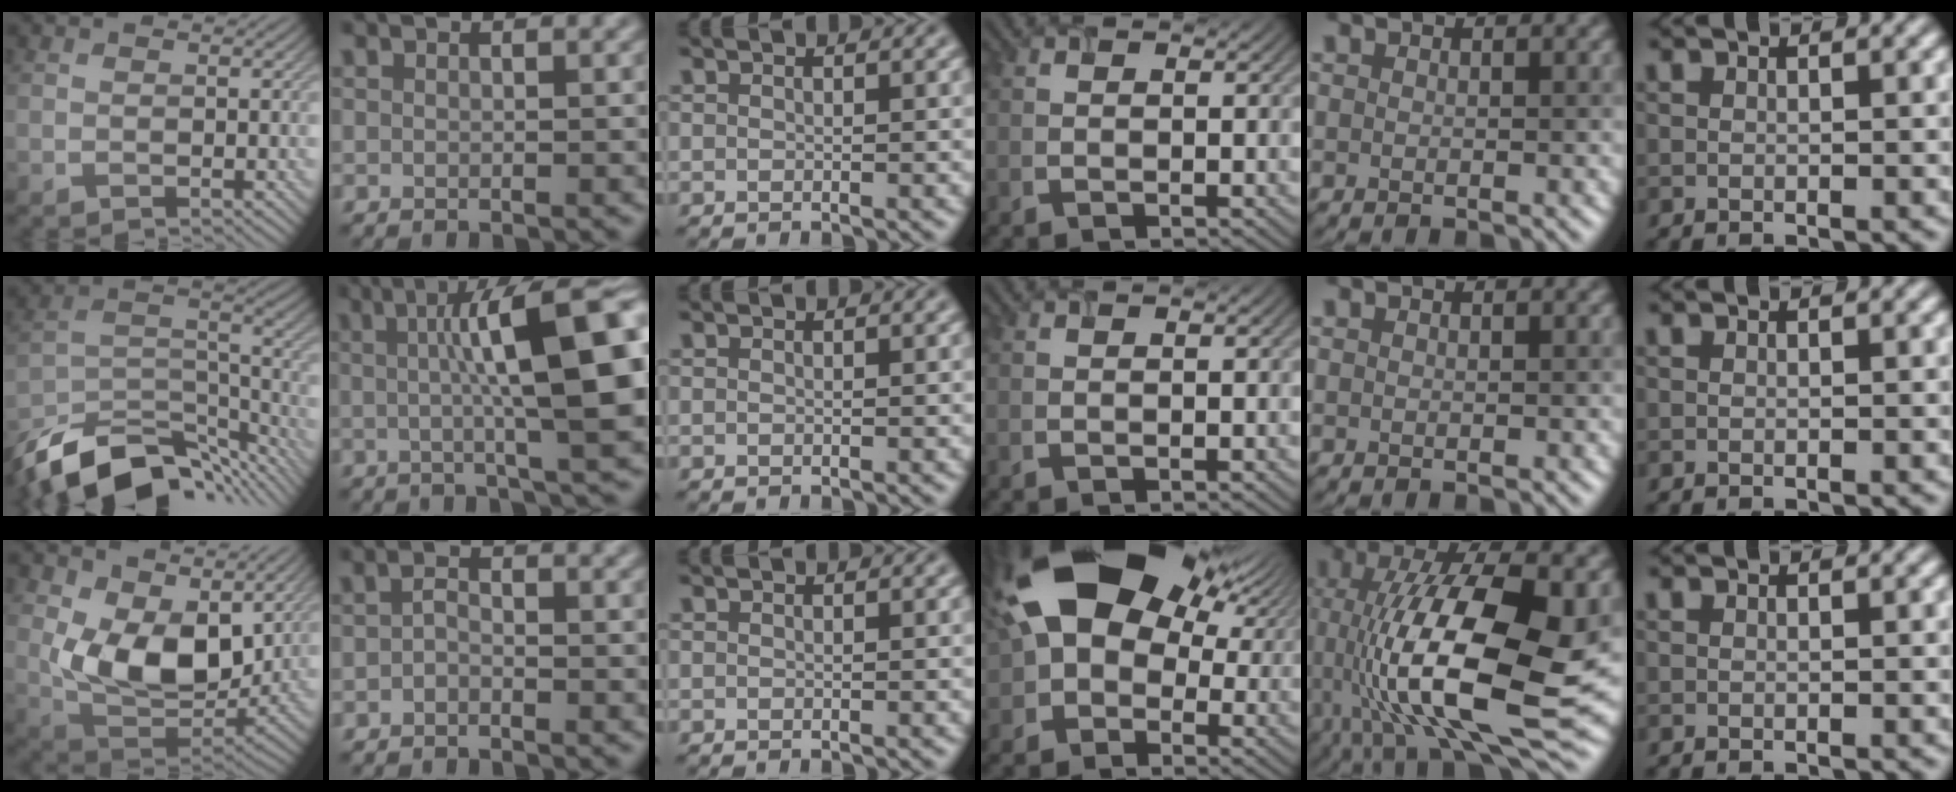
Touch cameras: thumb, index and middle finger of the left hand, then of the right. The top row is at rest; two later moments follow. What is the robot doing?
{"motion": "open", "object": "airpods case & airpods"}